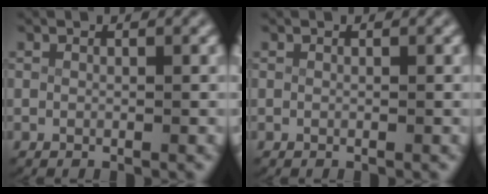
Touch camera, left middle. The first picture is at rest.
{"total": 0.0}